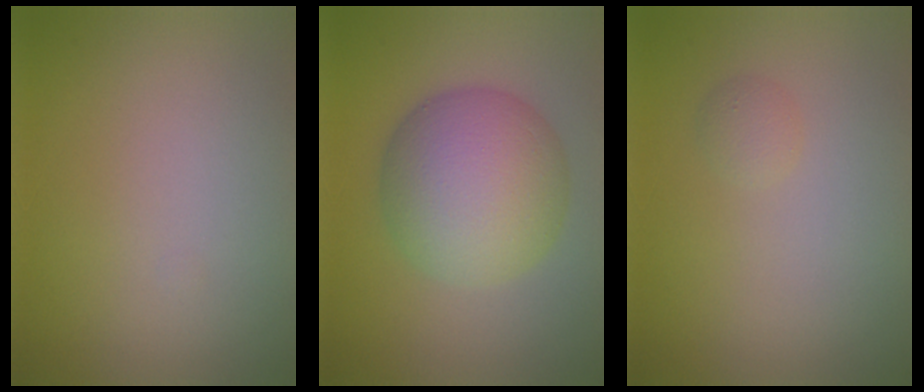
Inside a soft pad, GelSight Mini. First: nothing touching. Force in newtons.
{"total": 8.4, "press": 8.4, "slide": 0.1}
{"total": 0.9, "press": 0.9, "slide": 0.1}